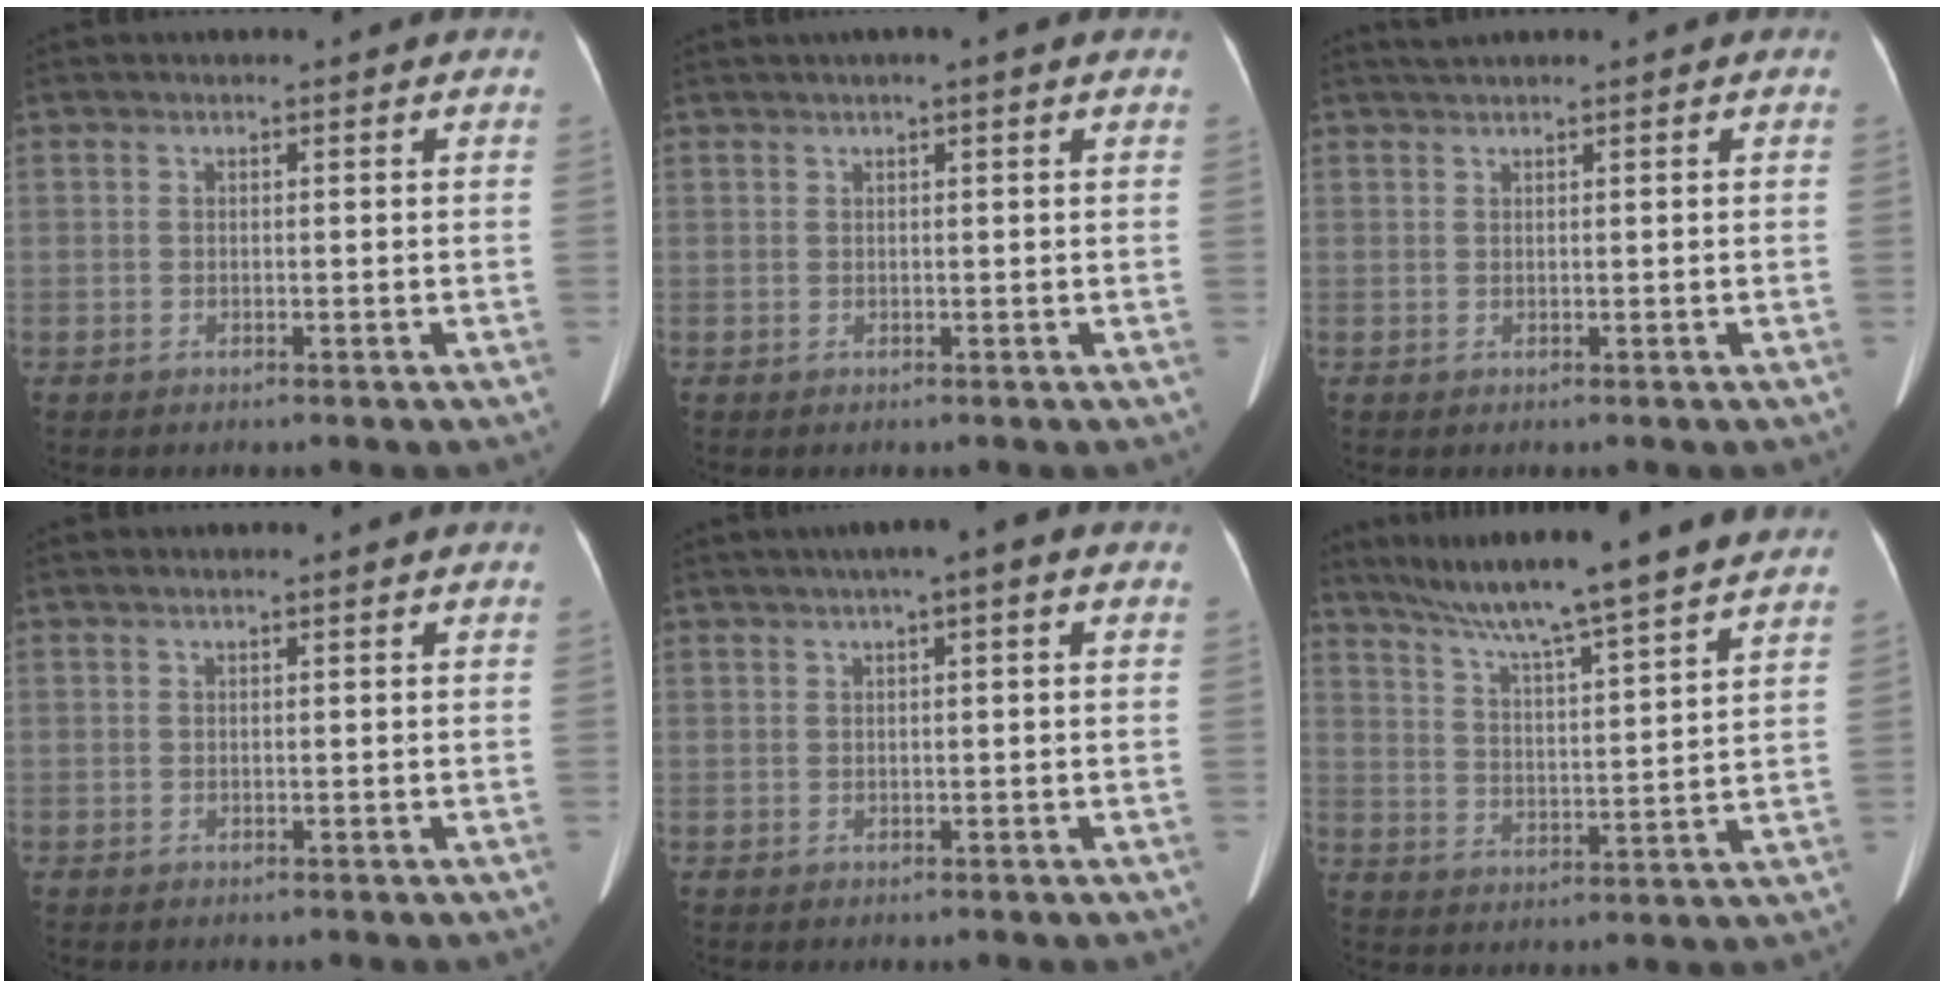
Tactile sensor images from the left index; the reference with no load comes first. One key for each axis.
{"total": 1.9, "fx": 1.2, "fy": -0.1, "fz": 1.5, "tx": -0.025, "ty": 0.014, "tz": 0.018}
{"total": 1.2, "fx": 1.0, "fy": -0.2, "fz": 0.6, "tx": -0.013, "ty": 0.013, "tz": 0.025}
{"total": 0.0}
{"total": 3.3, "fx": 1.4, "fy": 0.2, "fz": 3.0, "tx": -0.046, "ty": 0.019, "tz": 0.017}
{"total": 18.2, "fx": 15.9, "fy": -0.9, "fz": 8.6, "tx": -0.144, "ty": 0.000, "tz": 0.230}